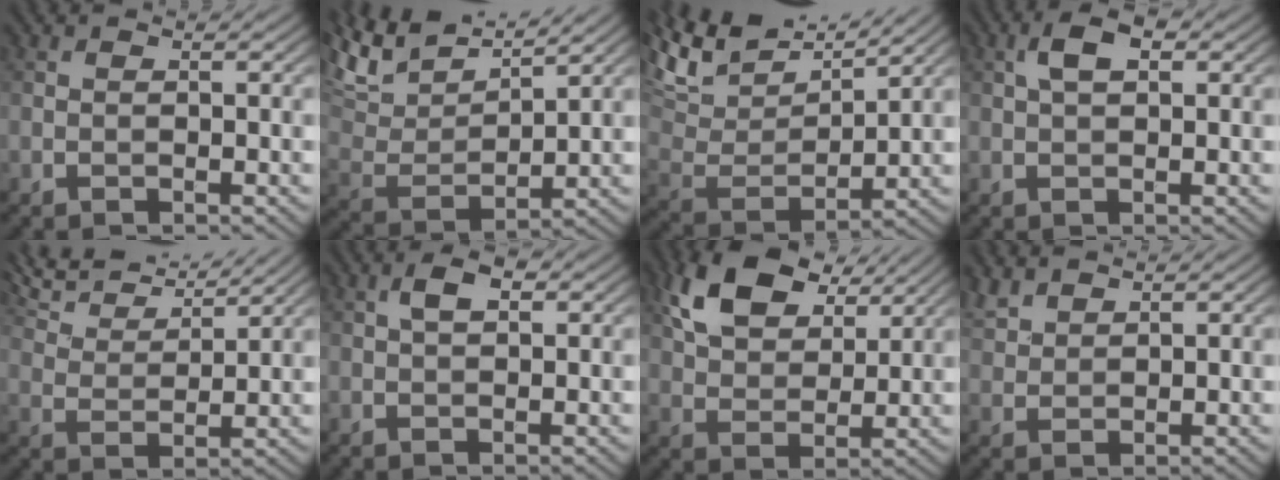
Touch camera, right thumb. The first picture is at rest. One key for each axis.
{"total": 13.2, "fx": 10.1, "fy": 4.1, "fz": 7.4, "tx": -0.201, "ty": 0.015, "tz": 0.176}
{"total": 16.0, "fx": 12.1, "fy": 5.7, "fz": 8.9, "tx": -0.239, "ty": 0.036, "tz": 0.192}
{"total": 3.7, "fx": 1.2, "fy": 1.8, "fz": 3.1, "tx": -0.061, "ty": 0.010, "tz": 0.018}
{"total": 10.1, "fx": 8.7, "fy": 2.2, "fz": 4.5, "tx": -0.113, "ty": 0.015, "tz": 0.149}
{"total": 2.9, "fx": 1.0, "fy": 1.4, "fz": 2.4, "tx": -0.042, "ty": 0.007, "tz": 0.014}
{"total": 11.3, "fx": 6.2, "fy": 6.4, "fz": 7.0, "tx": -0.162, "ty": 0.011, "tz": 0.119}
{"total": 3.4, "fx": 2.7, "fy": 1.3, "fz": 1.4, "tx": -0.037, "ty": 0.007, "tz": 0.065}